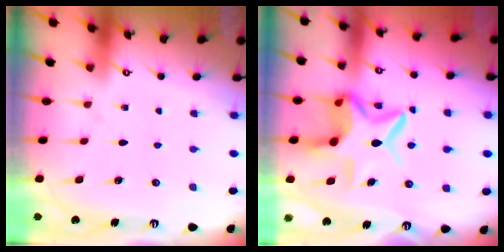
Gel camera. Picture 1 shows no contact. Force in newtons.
{"total": 10.9, "press": 10.8, "slide": 1.4}